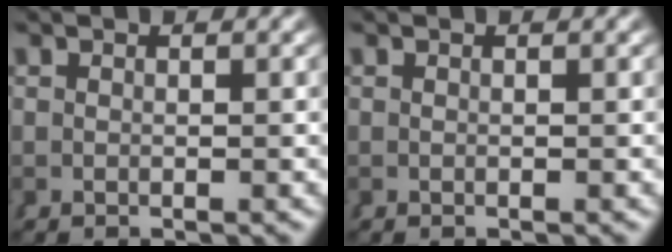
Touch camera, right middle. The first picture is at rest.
{"total": 0.0}